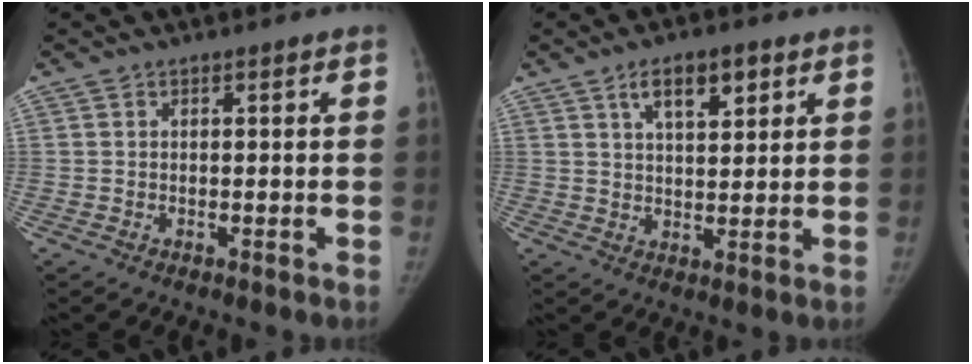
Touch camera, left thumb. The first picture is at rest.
{"total": 7.1, "force": [3.7, 3.1, 5.2], "torque": [-0.065, -0.013, 0.060]}